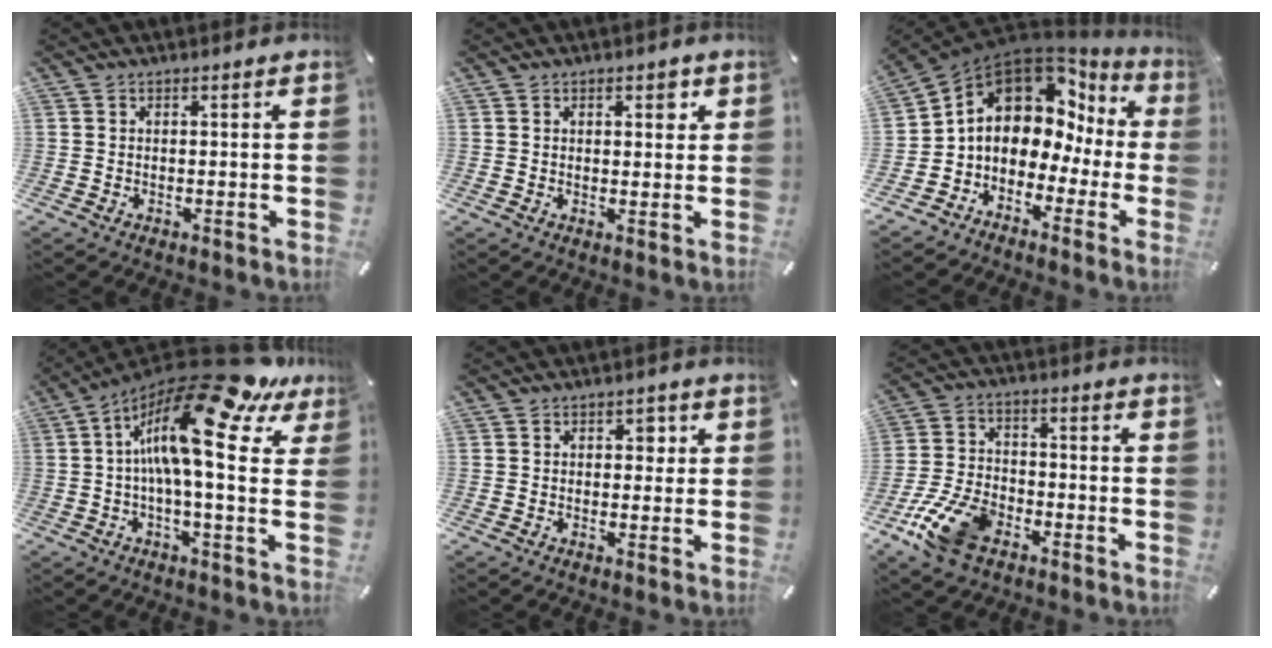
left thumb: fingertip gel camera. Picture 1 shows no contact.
{"total": 3.1, "force": [1.2, 1.8, 2.1], "torque": [-0.022, -0.002, 0.014]}
{"total": 11.6, "force": [3.6, 9.1, 6.2], "torque": [-0.109, -0.035, 0.060]}
{"total": 20.6, "force": [9.2, 5.3, 17.7], "torque": [-0.309, -0.083, 0.147]}
{"total": 2.8, "force": [0.7, 2.0, 1.8], "torque": [-0.006, -0.004, 0.002]}
{"total": 12.8, "force": [-7.0, 7.4, 7.7], "torque": [-0.154, 0.036, -0.127]}